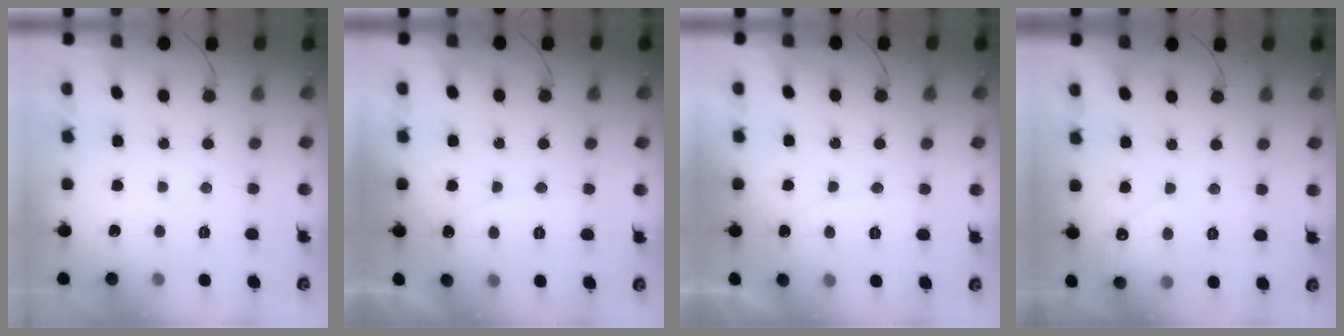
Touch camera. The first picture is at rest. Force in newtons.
{"total": 4.4, "press": 4.4, "slide": 0.3}
{"total": 4.0, "press": 4.0, "slide": 0.3}
{"total": 3.5, "press": 3.4, "slide": 0.3}